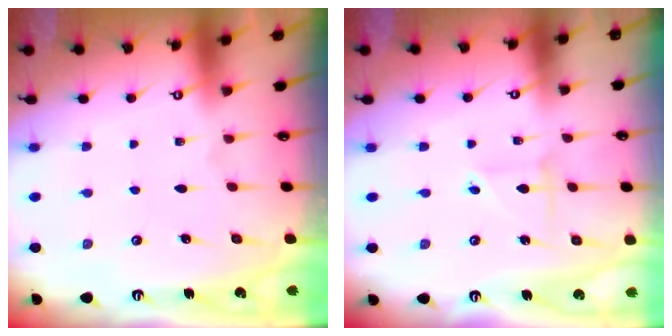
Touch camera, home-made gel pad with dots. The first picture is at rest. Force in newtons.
{"total": 2.7, "press": 2.6, "slide": 0.3}